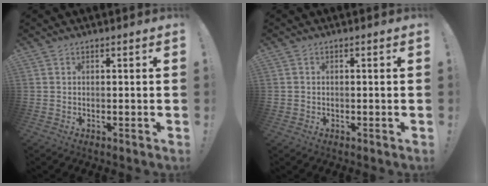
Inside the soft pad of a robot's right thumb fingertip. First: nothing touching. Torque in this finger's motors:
{"motor_torque": [-0.05, -0.16, -0.23, 0.10, -0.04]}